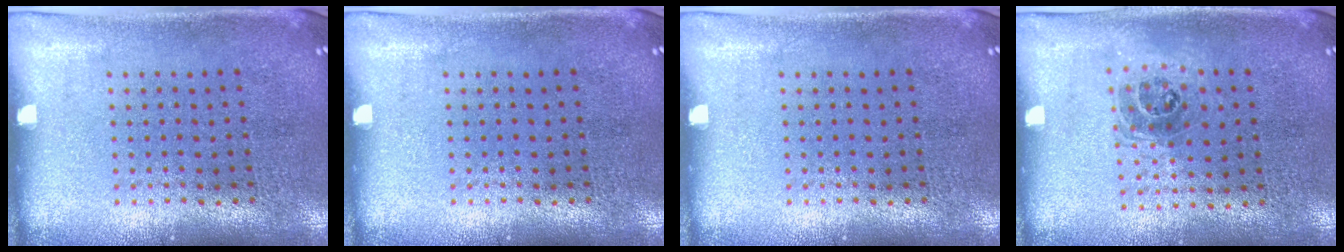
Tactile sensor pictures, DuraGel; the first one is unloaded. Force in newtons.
{"total": 0.0}
{"total": 0.0}
{"total": 1.0, "press": 0.9, "slide": 0.5}